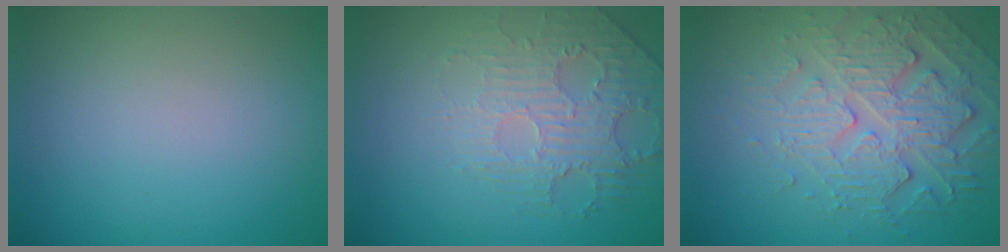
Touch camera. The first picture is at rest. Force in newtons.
{"total": 2.5, "press": 1.9, "slide": 1.6}
{"total": 5.6, "press": 4.6, "slide": 3.2}